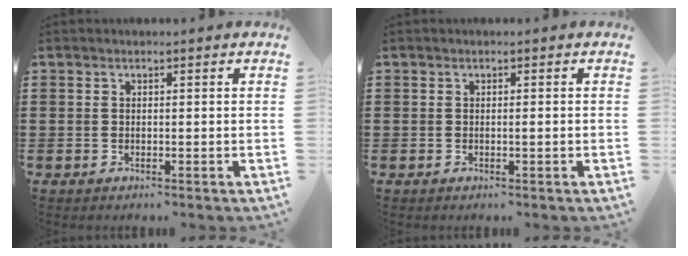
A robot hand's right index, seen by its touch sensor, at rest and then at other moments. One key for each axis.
{"total": 0.6, "fx": -0.1, "fy": 0.0, "fz": 0.6, "tx": -0.010, "ty": -0.003, "tz": -0.001}